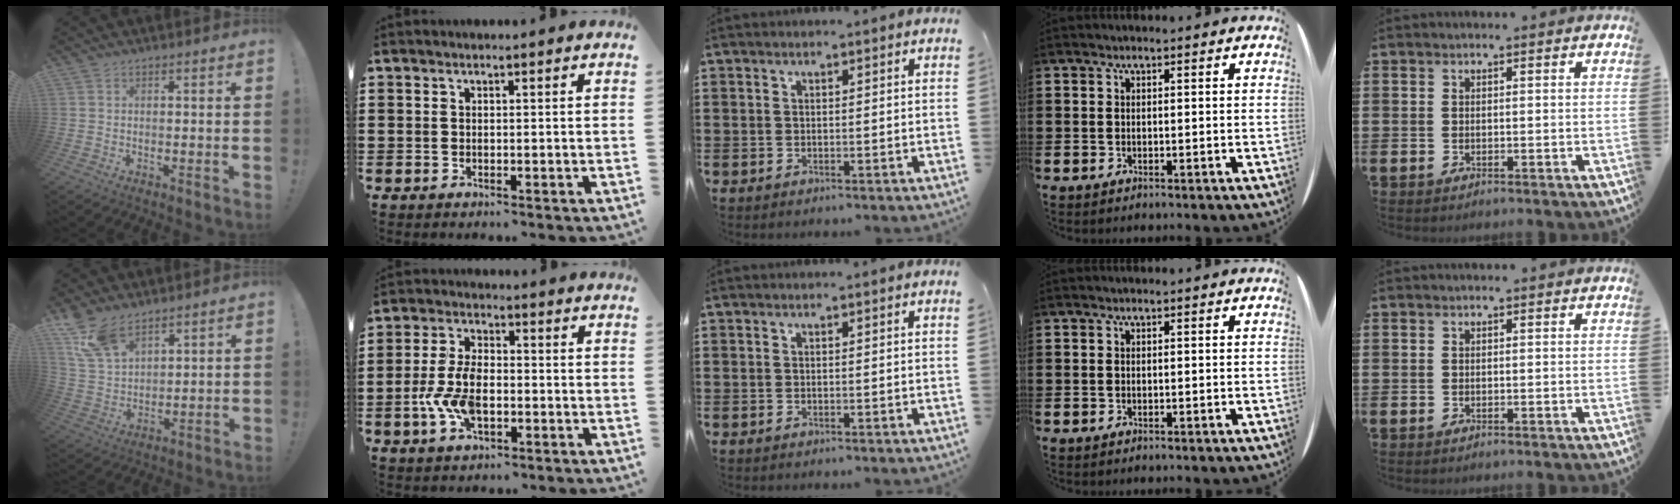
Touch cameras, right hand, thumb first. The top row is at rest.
{"thumb": {"total": 10.3, "force": [7.4, 5.1, 5.0], "torque": [-0.101, -0.035, 0.148]}, "index": {"total": 7.4, "force": [-1.8, 4.0, 5.9], "torque": [-0.146, -0.002, -0.041]}}